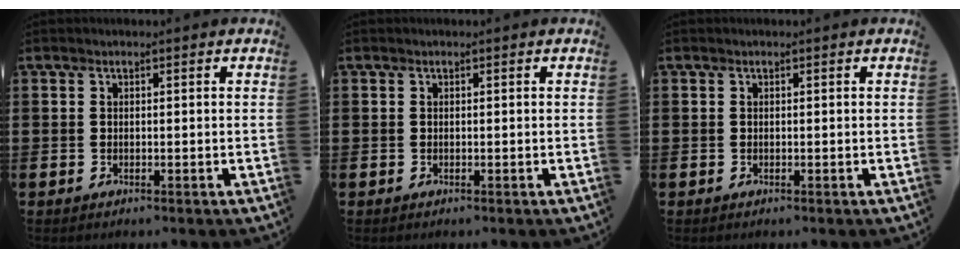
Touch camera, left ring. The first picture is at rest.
{"total": 0.0}
{"total": 0.0}